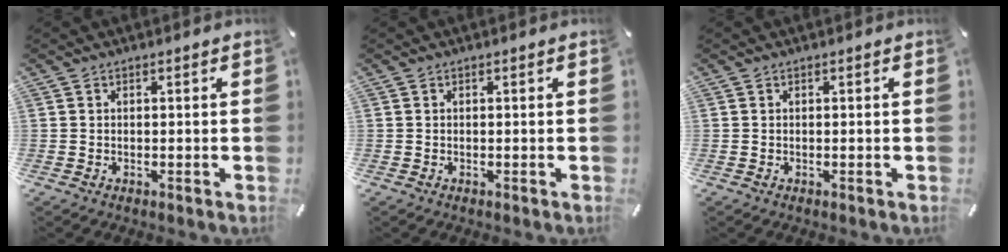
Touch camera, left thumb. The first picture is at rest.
{"total": 0.0}
{"total": 0.0}